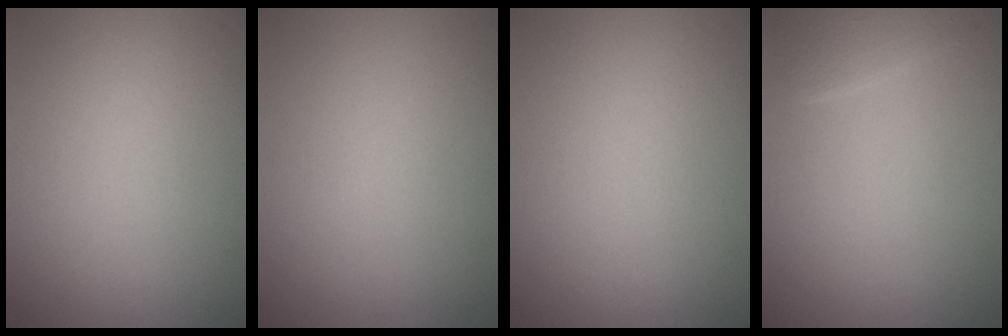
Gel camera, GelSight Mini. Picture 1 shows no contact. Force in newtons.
{"total": 0.0}
{"total": 0.0}
{"total": 1.4, "press": 1.3, "slide": 0.1}